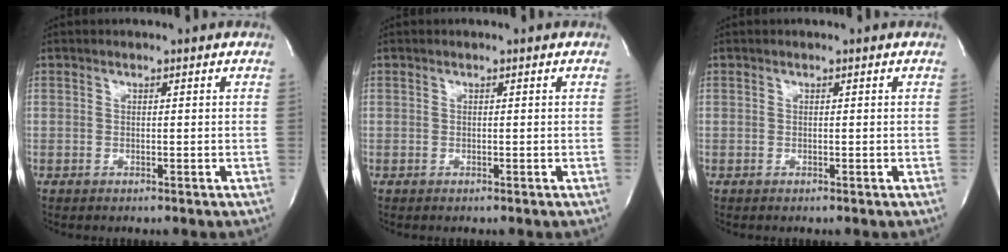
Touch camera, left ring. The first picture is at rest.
{"total": 0.0}
{"total": 0.0}